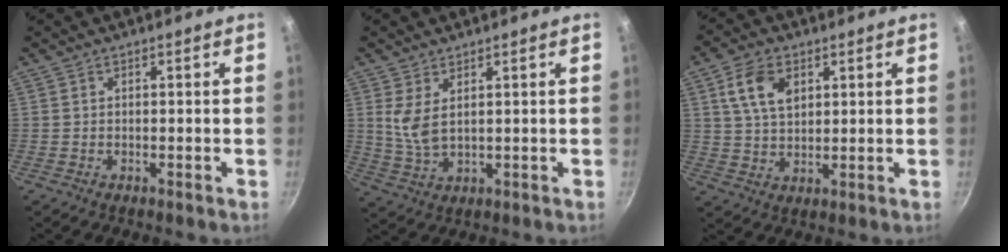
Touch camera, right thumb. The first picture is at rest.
{"total": 5.5, "force": [2.0, 2.7, 4.3], "torque": [-0.083, -0.022, 0.046]}
{"total": 8.4, "force": [3.2, 5.3, 5.7], "torque": [-0.093, -0.007, 0.060]}